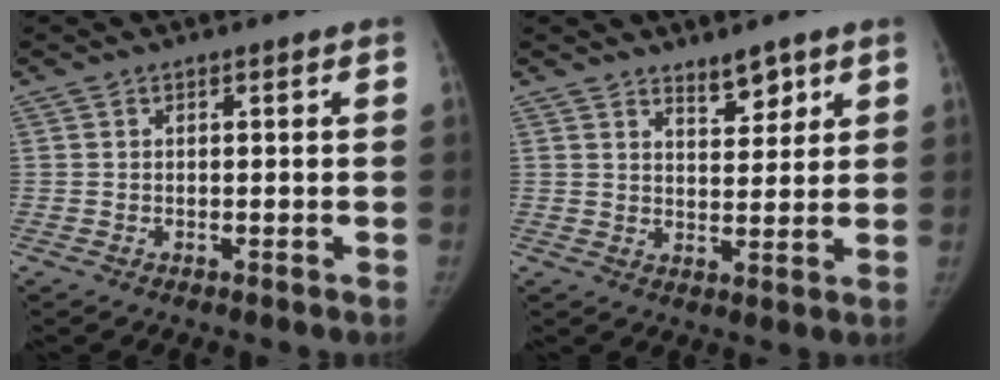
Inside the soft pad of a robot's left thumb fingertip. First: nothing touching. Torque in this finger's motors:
{"motor_torque": [-0.09, -0.05, 0.53, -0.21, -0.04]}